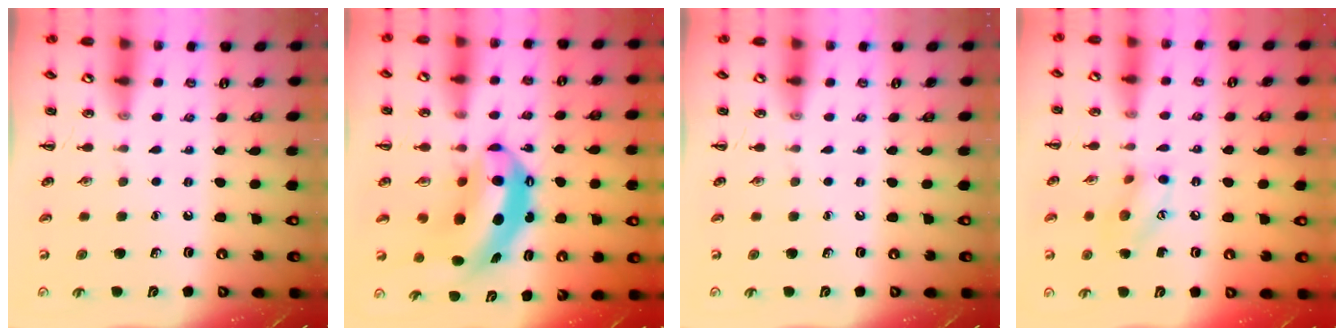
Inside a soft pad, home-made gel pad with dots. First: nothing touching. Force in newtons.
{"total": 9.9, "press": 9.6, "slide": 2.3}
{"total": 0.0}
{"total": 9.8, "press": 9.8, "slide": 0.3}